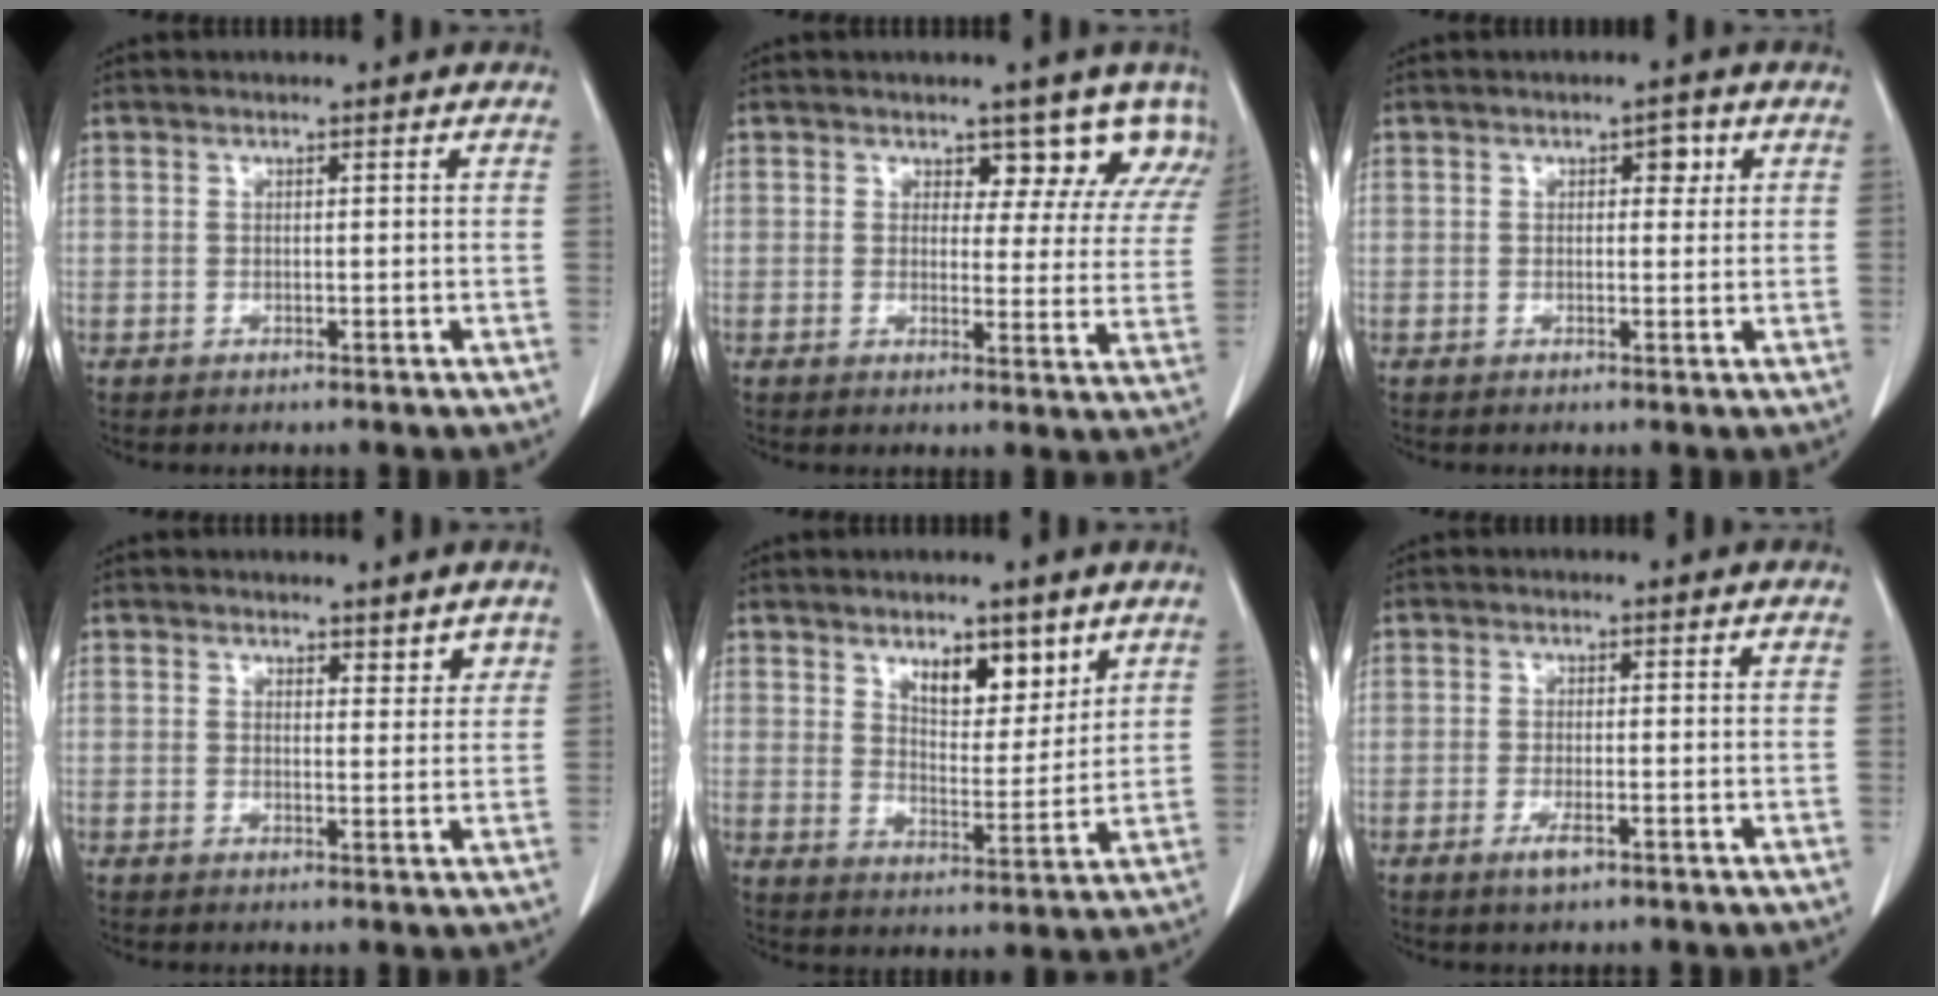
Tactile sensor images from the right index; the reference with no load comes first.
{"total": 8.2, "force": [6.4, 4.4, 2.7], "torque": [0.002, -0.009, 0.051]}
{"total": 2.2, "force": [0.8, 1.3, 1.6], "torque": [-0.016, 0.007, 0.009]}
{"total": 3.0, "force": [2.4, 1.2, 1.2], "torque": [-0.006, -0.006, 0.032]}
{"total": 7.6, "force": [4.6, 2.8, 5.4], "torque": [-0.082, -0.007, 0.077]}
{"total": 2.4, "force": [-1.3, 0.5, 2.0], "torque": [-0.037, -0.003, -0.022]}